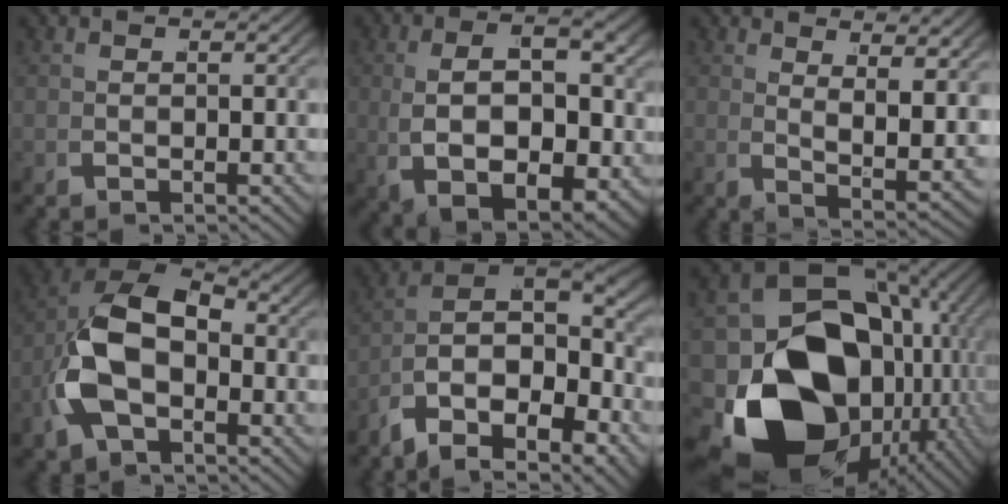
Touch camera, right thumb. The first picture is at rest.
{"total": 10.6, "force": [0.1, 6.3, 8.5], "torque": [-0.160, -0.017, 0.018]}
{"total": 4.9, "force": [3.0, 1.5, 3.6], "torque": [-0.050, -0.006, 0.050]}
{"total": 10.2, "force": [-0.3, 7.1, 7.2], "torque": [-0.186, -0.025, 0.007]}
{"total": 14.6, "force": [-0.9, 10.4, 10.2], "torque": [-0.212, -0.039, -0.014]}
{"total": 26.6, "force": [-4.3, 18.5, 18.7], "torque": [-0.333, -0.081, -0.037]}